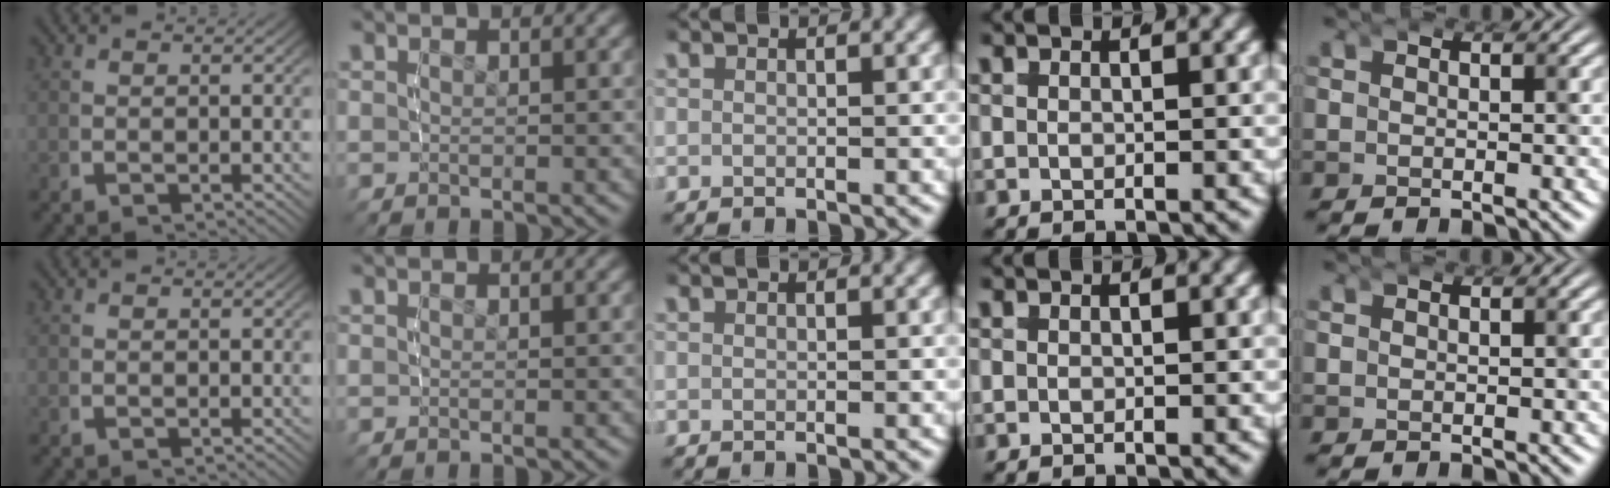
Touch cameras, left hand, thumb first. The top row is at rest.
{}